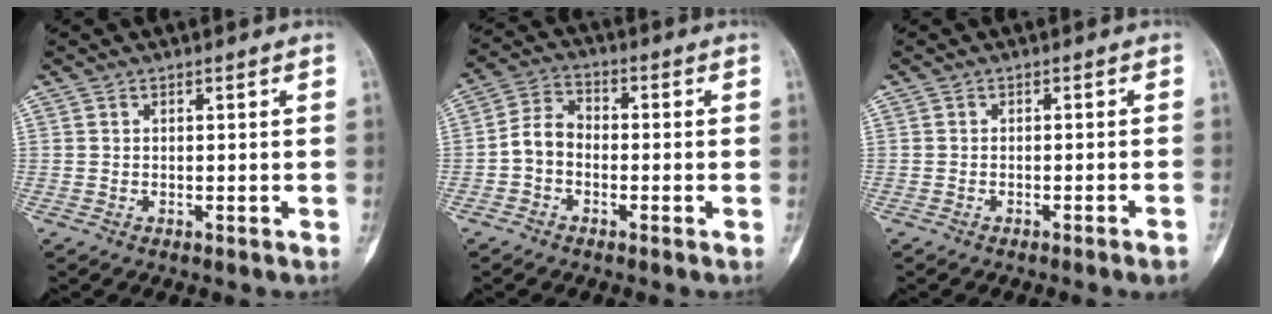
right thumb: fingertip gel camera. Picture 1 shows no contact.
{"total": 5.7, "force": [-1.5, 4.3, 3.5], "torque": [-0.053, 0.023, -0.043]}
{"total": 3.1, "force": [-2.2, -0.3, 2.2], "torque": [-0.033, 0.011, -0.023]}